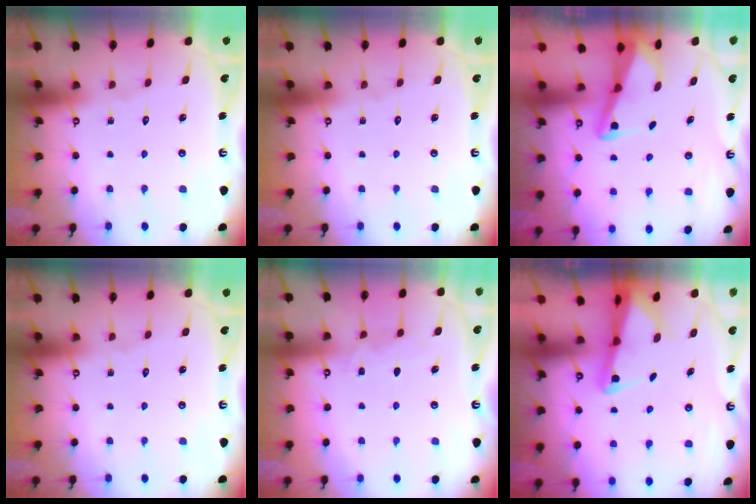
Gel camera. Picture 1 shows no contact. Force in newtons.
{"total": 0.0}
{"total": 3.3, "press": 3.3, "slide": 0.3}
{"total": 0.0}
{"total": 5.6, "press": 5.6, "slide": 0.7}
{"total": 2.7, "press": 2.7, "slide": 0.4}